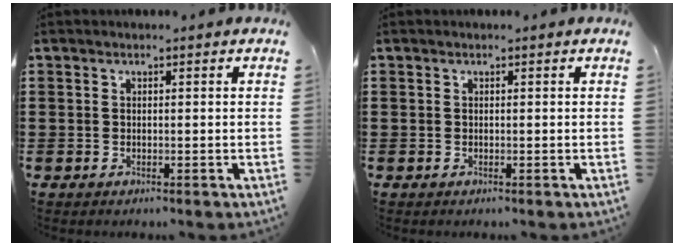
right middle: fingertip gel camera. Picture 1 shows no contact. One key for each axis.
{"total": 0.0}